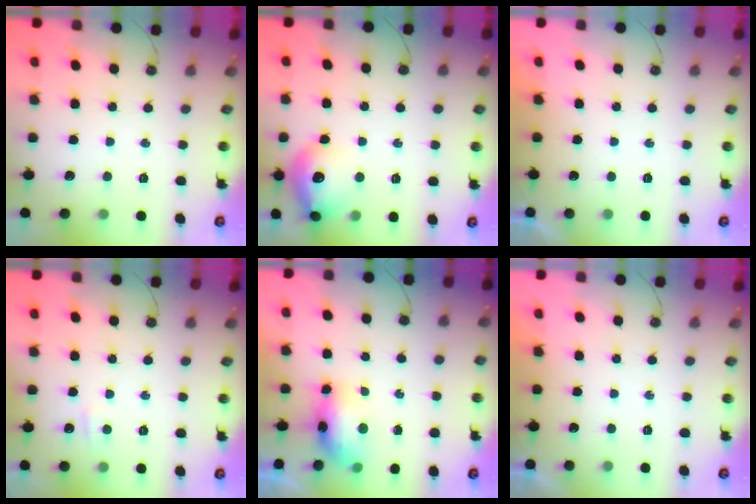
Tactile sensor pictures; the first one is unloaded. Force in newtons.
{"total": 14.3, "press": 14.2, "slide": 1.1}
{"total": 0.0}
{"total": 2.8, "press": 2.8, "slide": 0.5}
{"total": 8.1, "press": 8.0, "slide": 1.6}
{"total": 0.0}